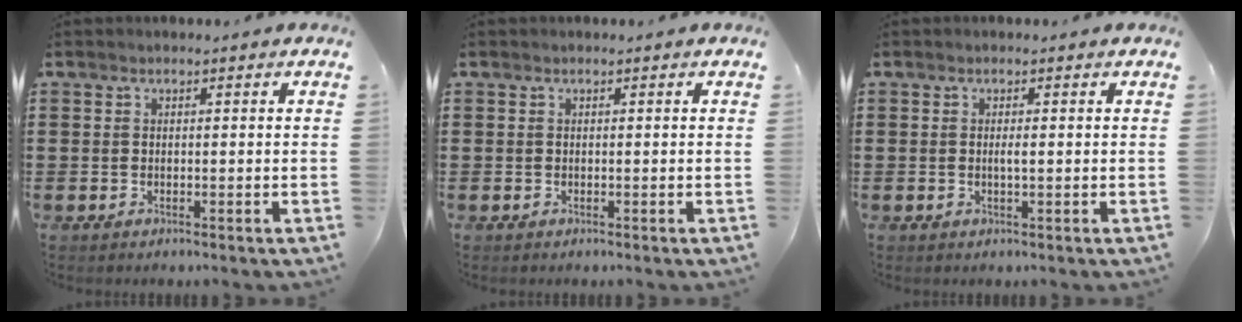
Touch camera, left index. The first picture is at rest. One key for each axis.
{"total": 0.0}
{"total": 1.0, "fx": 0.0, "fy": 0.0, "fz": 1.0, "tx": -0.020, "ty": -0.004, "tz": 0.000}